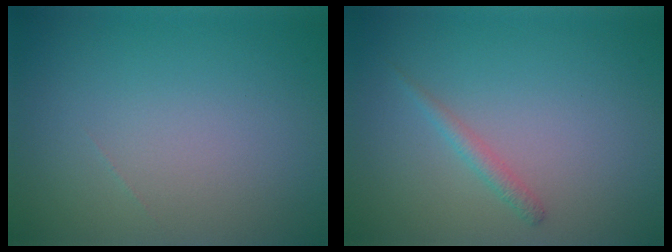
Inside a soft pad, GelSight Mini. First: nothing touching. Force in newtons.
{"total": 1.2, "press": 1.2, "slide": 0.1}